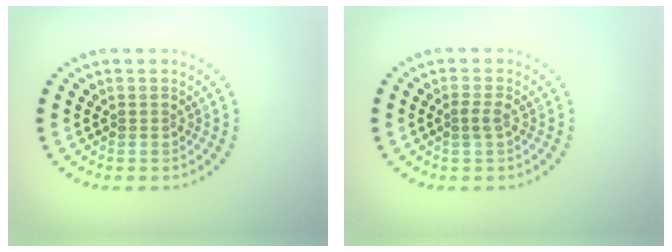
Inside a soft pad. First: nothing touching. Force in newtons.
{"total": 1.1, "press": 1.0, "slide": 0.4}